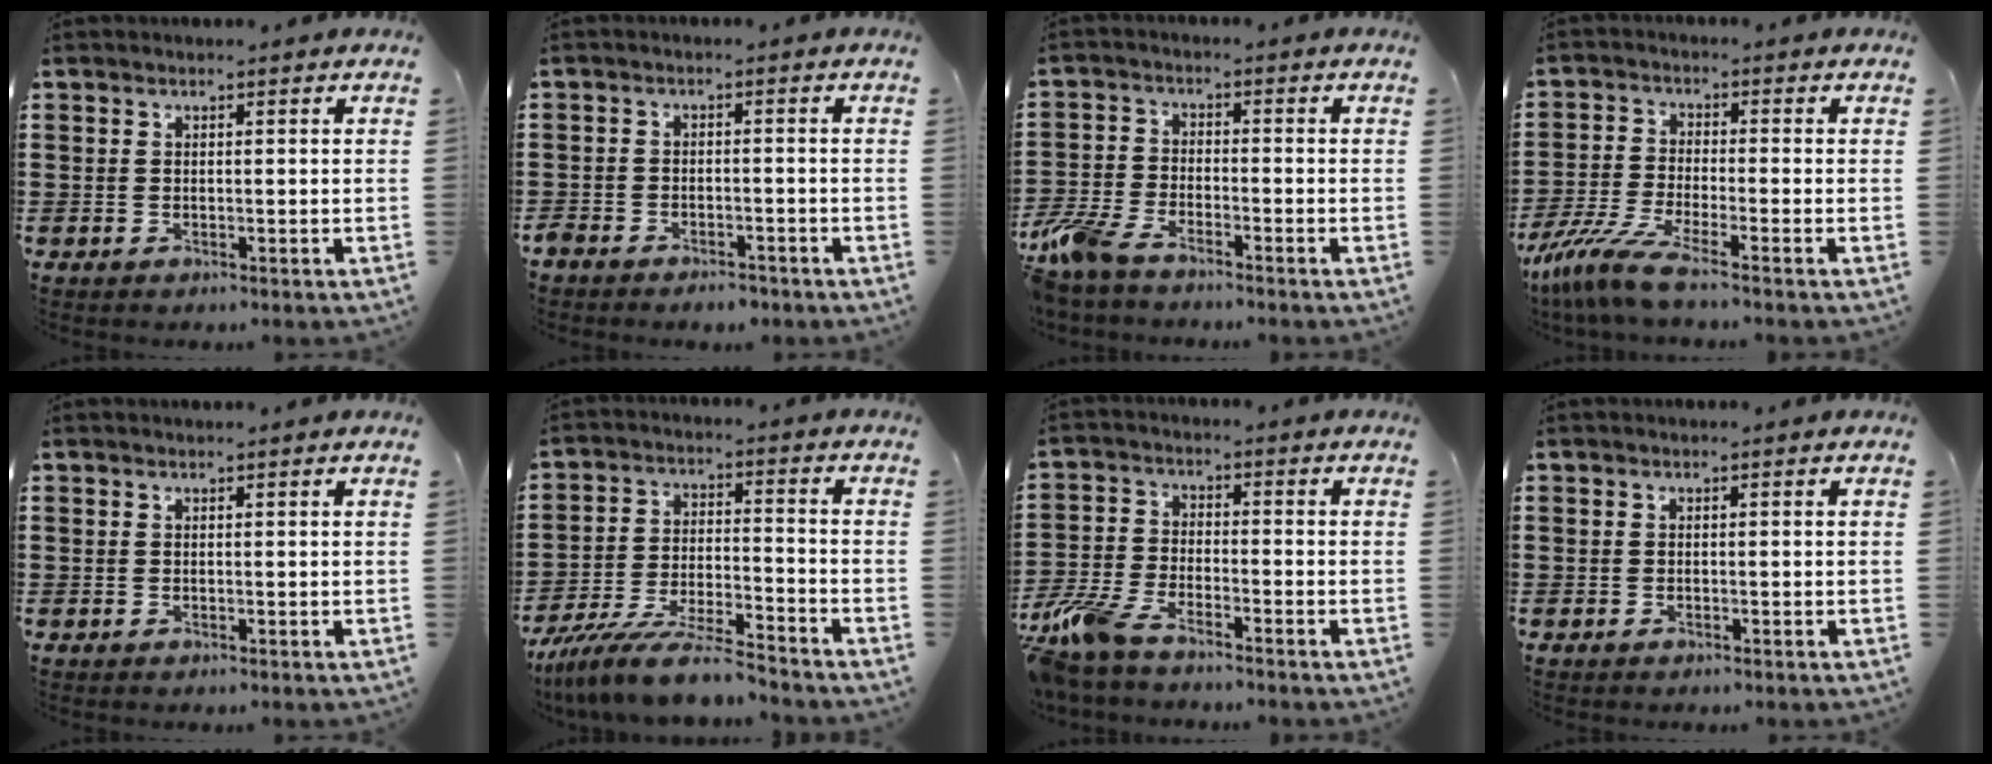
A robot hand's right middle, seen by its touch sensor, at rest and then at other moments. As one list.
[{"total": 2.8, "force": [-2.7, 0.7, 0.0], "torque": [-0.014, -0.003, -0.060]}, {"total": 6.0, "force": [-5.1, 1.6, 2.9], "torque": [-0.086, -0.006, -0.105]}, {"total": 6.3, "force": [-5.1, 0.1, 3.8], "torque": [-0.103, -0.026, -0.105]}, {"total": 0.0}, {"total": 9.6, "force": [-8.7, 0.5, 4.1], "torque": [-0.083, 0.006, -0.169]}, {"total": 6.7, "force": [-5.7, 1.5, 3.3], "torque": [-0.100, -0.010, -0.116]}, {"total": 0.0}]